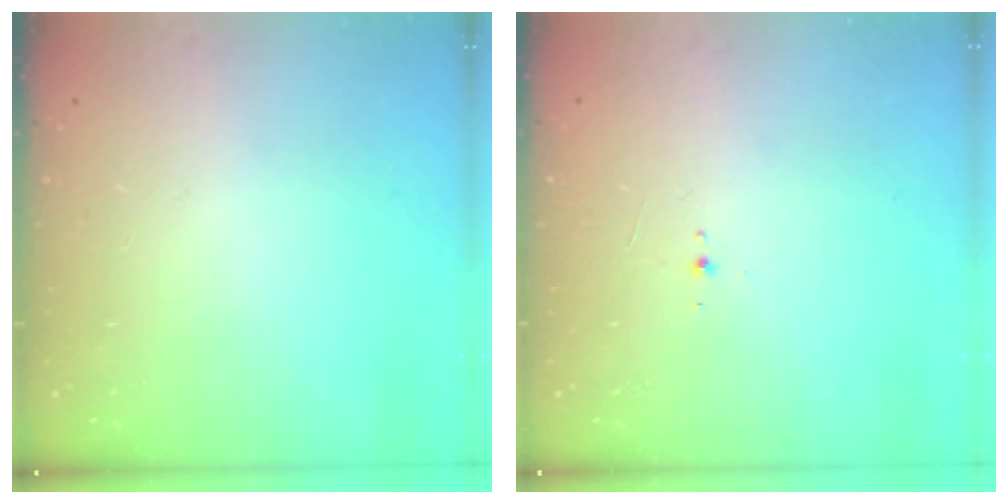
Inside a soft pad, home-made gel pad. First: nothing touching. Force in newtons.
{"total": 3.2, "press": 3.2, "slide": 0.4}